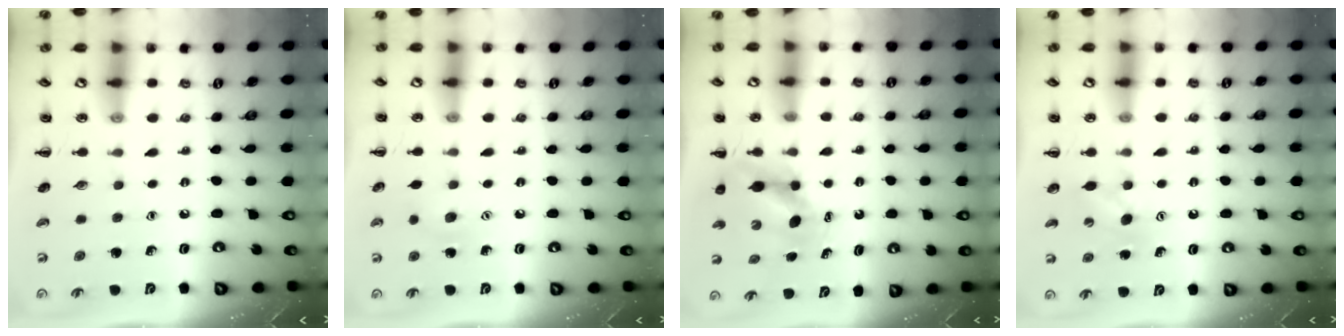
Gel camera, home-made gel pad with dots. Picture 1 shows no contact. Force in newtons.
{"total": 5.9, "press": 5.7, "slide": 1.2}
{"total": 6.9, "press": 6.9, "slide": 0.4}
{"total": 5.2, "press": 5.1, "slide": 1.1}